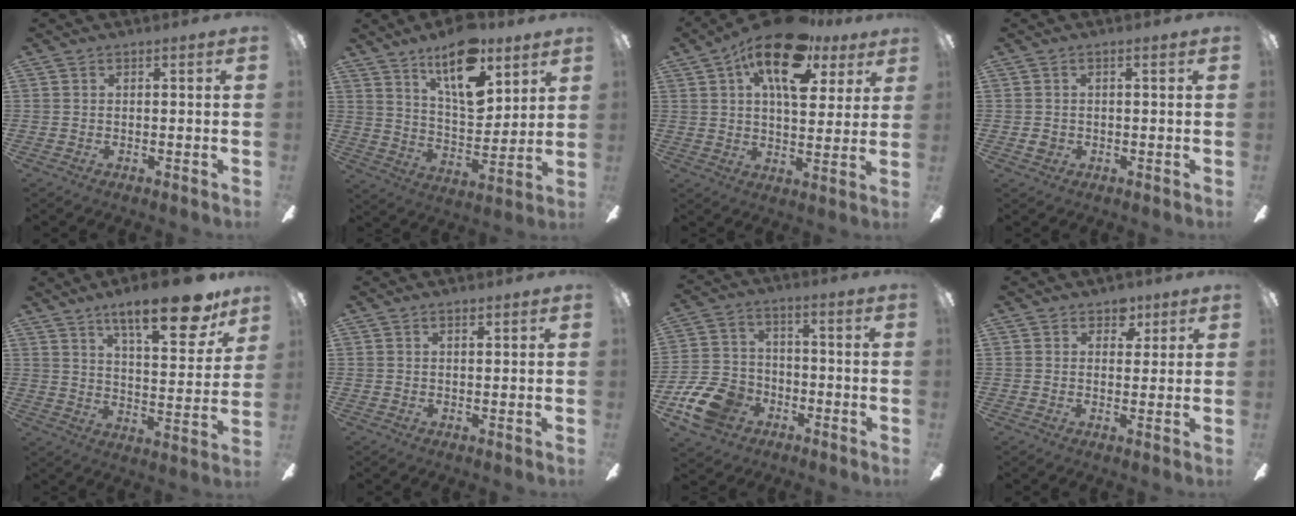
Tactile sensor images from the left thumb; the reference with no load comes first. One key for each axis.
{"total": 18.1, "fx": 11.4, "fy": 7.8, "fz": 11.7, "tx": -0.185, "ty": -0.057, "tz": 0.191}
{"total": 18.1, "fx": 9.8, "fy": 8.0, "fz": 12.9, "tx": -0.200, "ty": -0.033, "tz": 0.162}
{"total": 1.4, "fx": -0.2, "fy": 1.2, "fz": 0.8, "tx": -0.015, "ty": 0.004, "tz": -0.005}
{"total": 18.8, "fx": 12.9, "fy": 5.9, "fz": 12.4, "tx": -0.180, "ty": -0.077, "tz": 0.205}
{"total": 1.3, "fx": 1.0, "fy": 0.5, "fz": 0.7, "tx": -0.008, "ty": -0.002, "tz": 0.015}
{"total": 13.4, "fx": -6.6, "fy": 9.7, "fz": 6.5, "tx": -0.154, "ty": 0.049, "tz": -0.120}
{"total": 4.3, "fx": 2.9, "fy": 2.9, "fz": 1.5, "tx": -0.005, "ty": -0.010, "tz": 0.047}